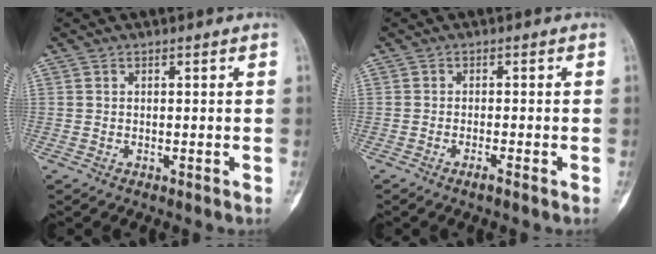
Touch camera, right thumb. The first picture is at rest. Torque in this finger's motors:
{"motor_torque": [-0.37, 0.35, -0.19, 0.19, 0.00]}